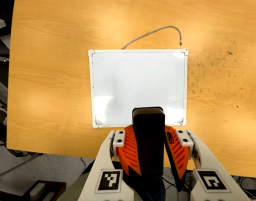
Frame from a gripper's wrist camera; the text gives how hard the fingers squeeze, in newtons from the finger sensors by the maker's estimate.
{"total": 11.2, "left": 10.8, "right": 11.5}